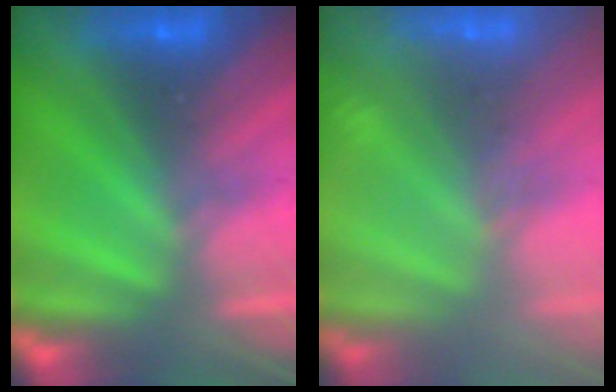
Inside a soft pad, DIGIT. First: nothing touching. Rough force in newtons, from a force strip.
{"total": 2.4}